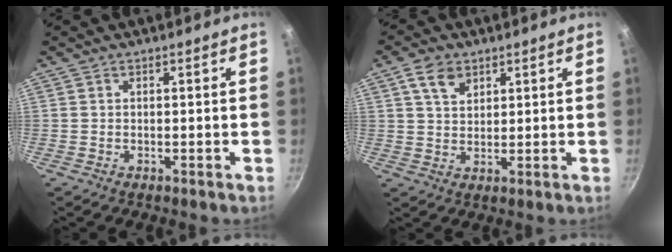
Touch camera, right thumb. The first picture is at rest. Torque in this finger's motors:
{"motor_torque": [-0.28, 0.44, -0.33, 0.16, 0.12]}